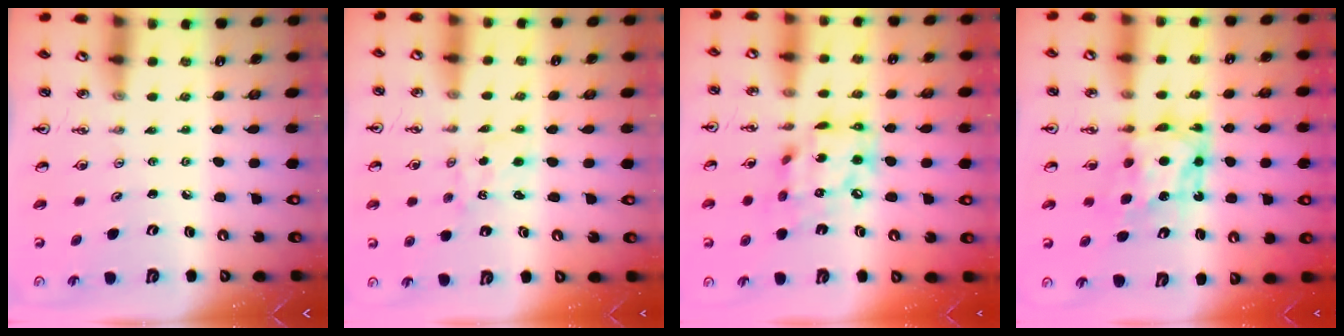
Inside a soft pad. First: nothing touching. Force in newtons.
{"total": 1.1, "press": 0.9, "slide": 0.6}
{"total": 14.1, "press": 14.0, "slide": 1.1}
{"total": 6.8, "press": 6.8, "slide": 0.7}